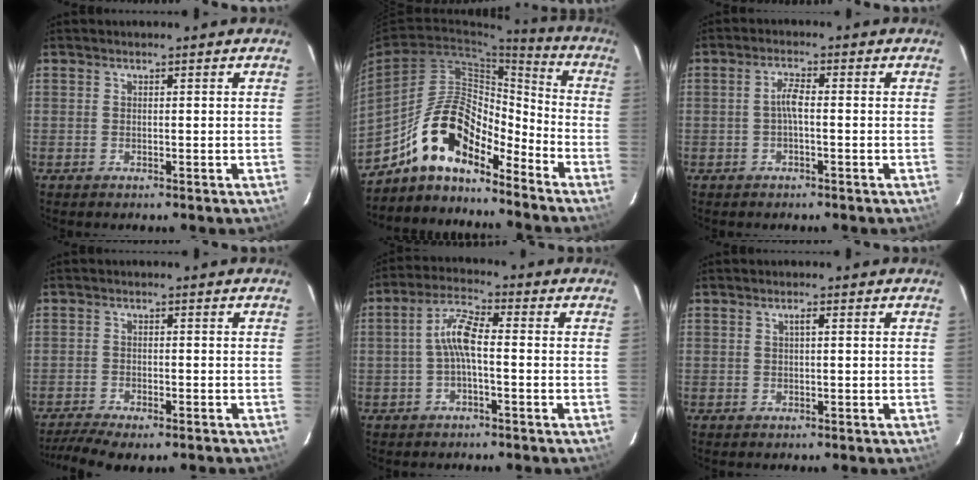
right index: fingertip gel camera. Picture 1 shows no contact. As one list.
[{"total": 14.5, "force": [-11.3, 4.8, 7.8], "torque": [-0.143, 0.024, -0.209]}, {"total": 2.4, "force": [-0.6, 0.4, 2.3], "torque": [-0.048, 0.008, -0.011]}, {"total": 8.9, "force": [-7.0, 2.3, 4.9], "torque": [-0.118, -0.026, -0.116]}, {"total": 5.6, "force": [-1.1, 1.4, 5.3], "torque": [-0.115, 0.018, -0.024]}, {"total": 0.9, "force": [0.2, 0.0, 0.9], "torque": [-0.016, 0.005, 0.002]}]